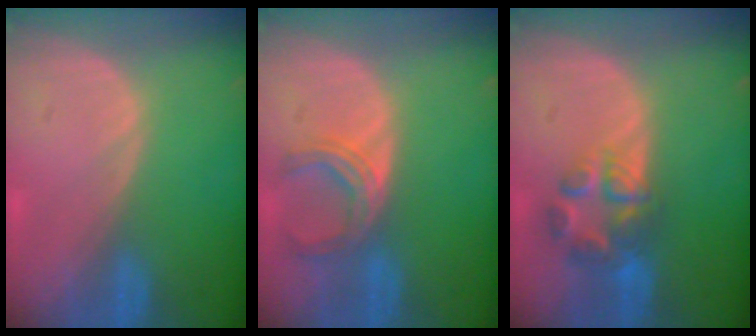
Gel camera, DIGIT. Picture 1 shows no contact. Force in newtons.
{"total": 4.9, "press": 4.8, "slide": 1.1}
{"total": 7.0, "press": 5.9, "slide": 3.6}